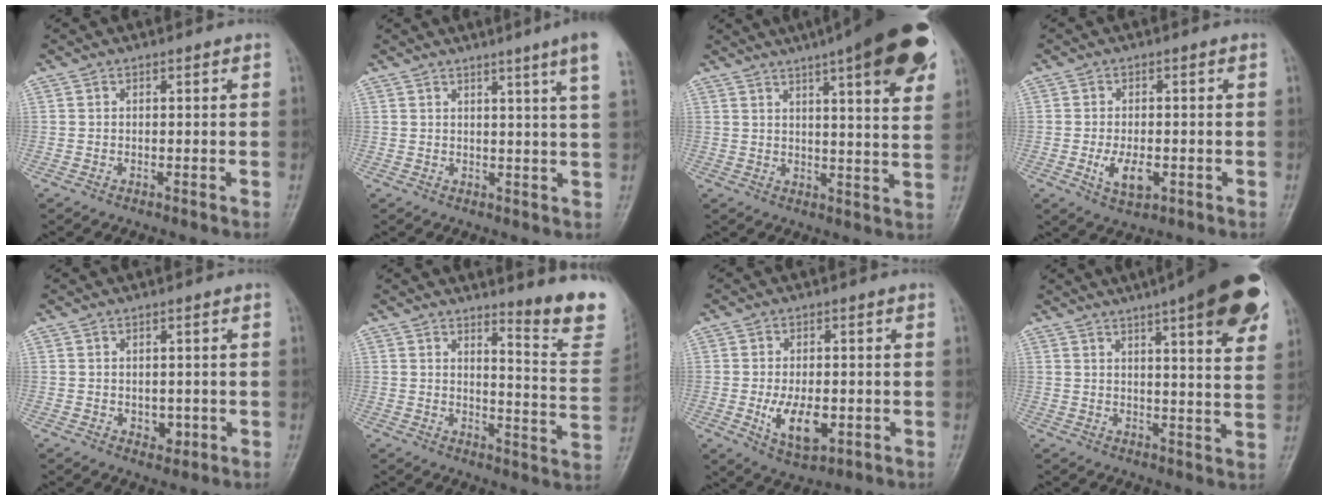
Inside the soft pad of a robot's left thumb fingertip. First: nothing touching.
{"total": 7.8, "force": [4.9, -1.1, 5.9], "torque": [-0.077, -0.019, 0.050]}
{"total": 21.7, "force": [12.0, 4.6, 17.5], "torque": [-0.226, -0.020, 0.150]}
{"total": 5.4, "force": [-1.5, 2.8, 4.3], "torque": [-0.073, -0.003, -0.019]}
{"total": 3.0, "force": [-0.4, 2.2, 2.0], "torque": [-0.012, -0.001, 0.001]}
{"total": 13.2, "force": [9.7, 2.0, 8.7], "torque": [-0.081, -0.085, 0.120]}
{"total": 8.4, "force": [-1.7, 4.5, 6.8], "torque": [-0.108, -0.010, -0.018]}
{"total": 18.8, "force": [10.2, 3.9, 15.3], "torque": [-0.186, -0.025, 0.127]}